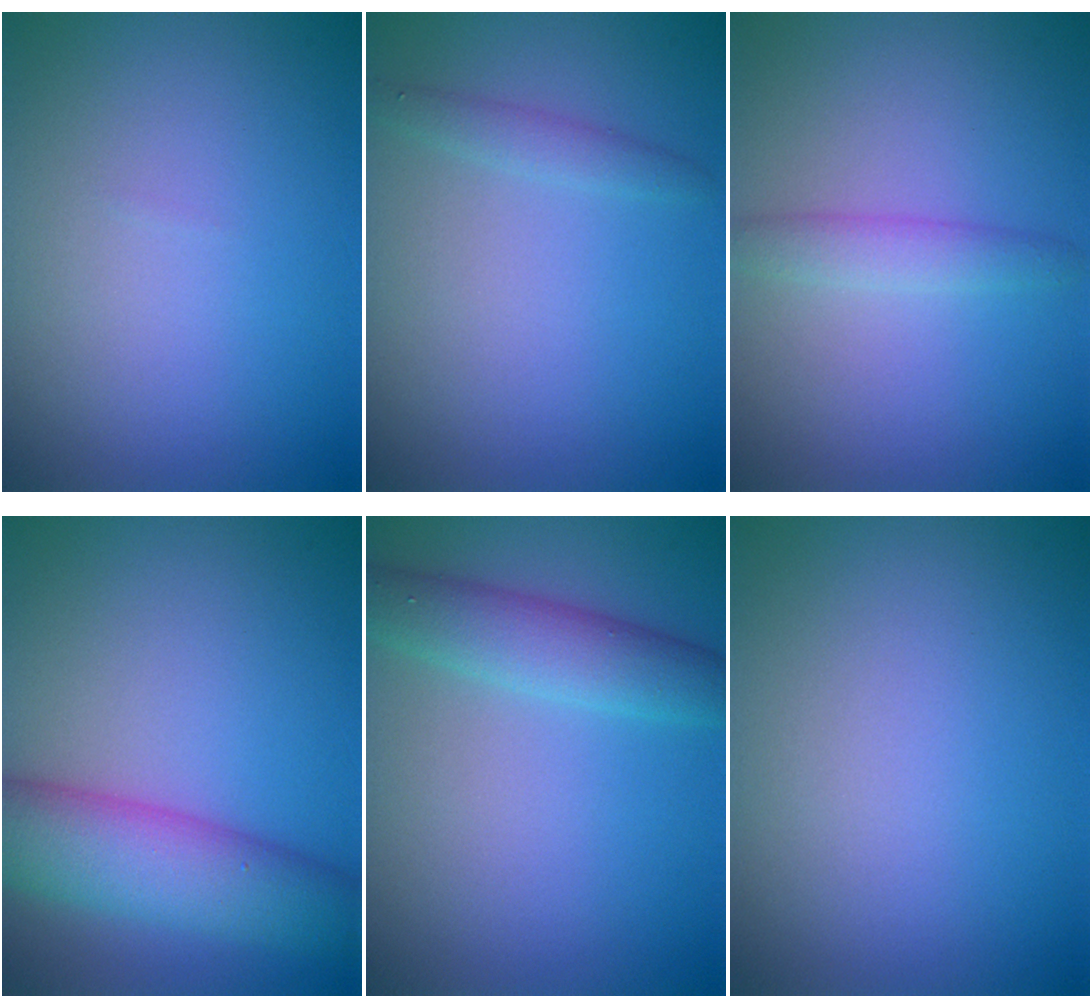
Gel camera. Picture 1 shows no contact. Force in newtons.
{"total": 1.3, "press": 1.3, "slide": 0.0}
{"total": 1.9, "press": 1.9, "slide": 0.0}
{"total": 7.3, "press": 7.3, "slide": 0.2}
{"total": 3.9, "press": 3.9, "slide": 0.1}
{"total": 0.0}